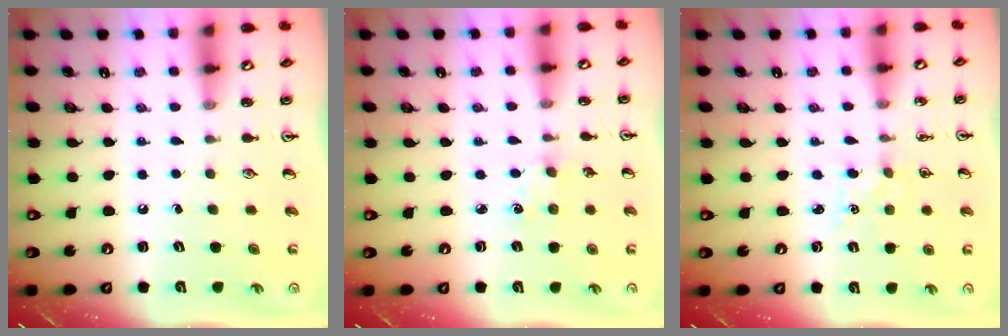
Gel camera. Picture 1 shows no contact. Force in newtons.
{"total": 2.8, "press": 2.8, "slide": 0.4}
{"total": 2.1, "press": 2.1, "slide": 0.3}